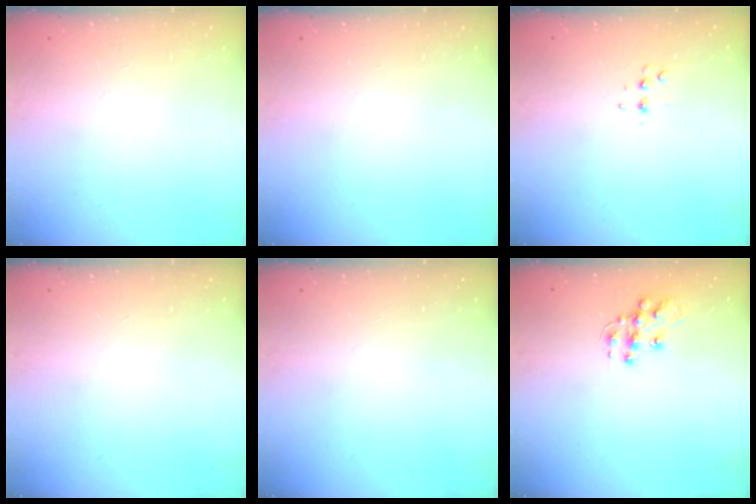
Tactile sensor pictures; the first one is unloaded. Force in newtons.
{"total": 0.0}
{"total": 3.9, "press": 3.8, "slide": 1.1}
{"total": 0.0}
{"total": 0.0}
{"total": 10.7, "press": 10.7, "slide": 0.7}